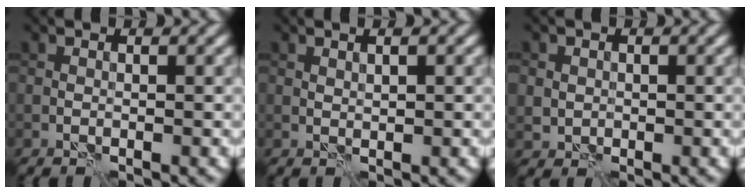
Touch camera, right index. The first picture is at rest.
{"total": 0.9, "force": [0.5, 0.2, 0.8], "torque": [-0.018, 0.002, 0.010]}
{"total": 1.9, "force": [0.2, 1.8, 0.6], "torque": [-0.009, 0.001, 0.007]}